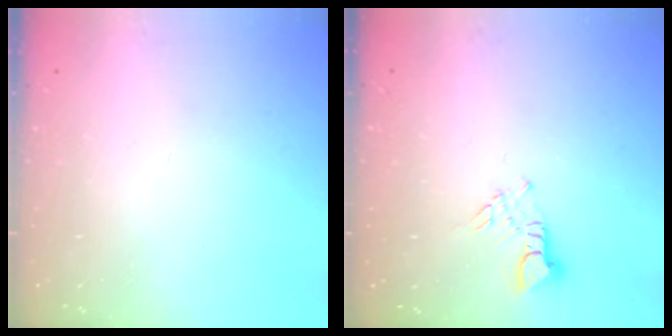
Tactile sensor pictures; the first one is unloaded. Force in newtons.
{"total": 2.5, "press": 2.5, "slide": 0.4}